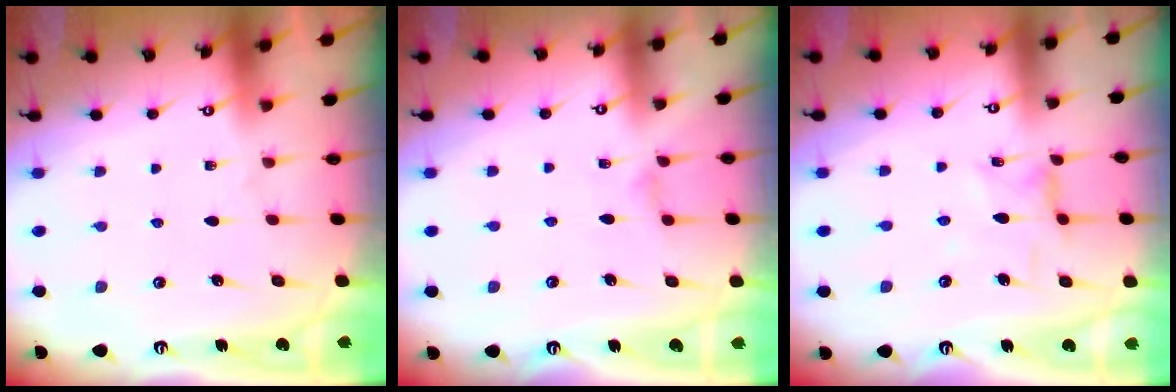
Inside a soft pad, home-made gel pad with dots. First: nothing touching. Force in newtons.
{"total": 0.0}
{"total": 2.0, "press": 2.0, "slide": 0.4}